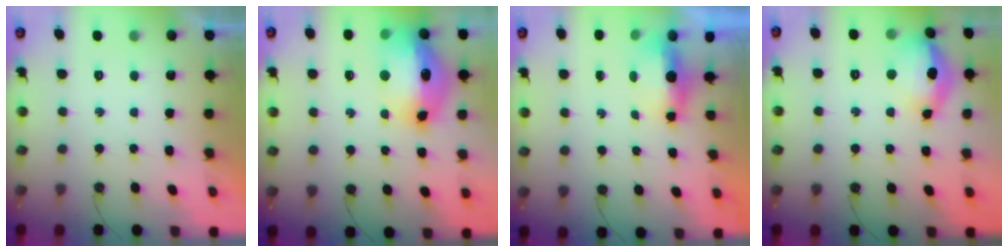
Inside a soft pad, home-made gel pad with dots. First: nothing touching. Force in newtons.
{"total": 18.3, "press": 18.3, "slide": 1.7}
{"total": 5.1, "press": 4.9, "slide": 1.3}
{"total": 20.4, "press": 16.3, "slide": 12.3}